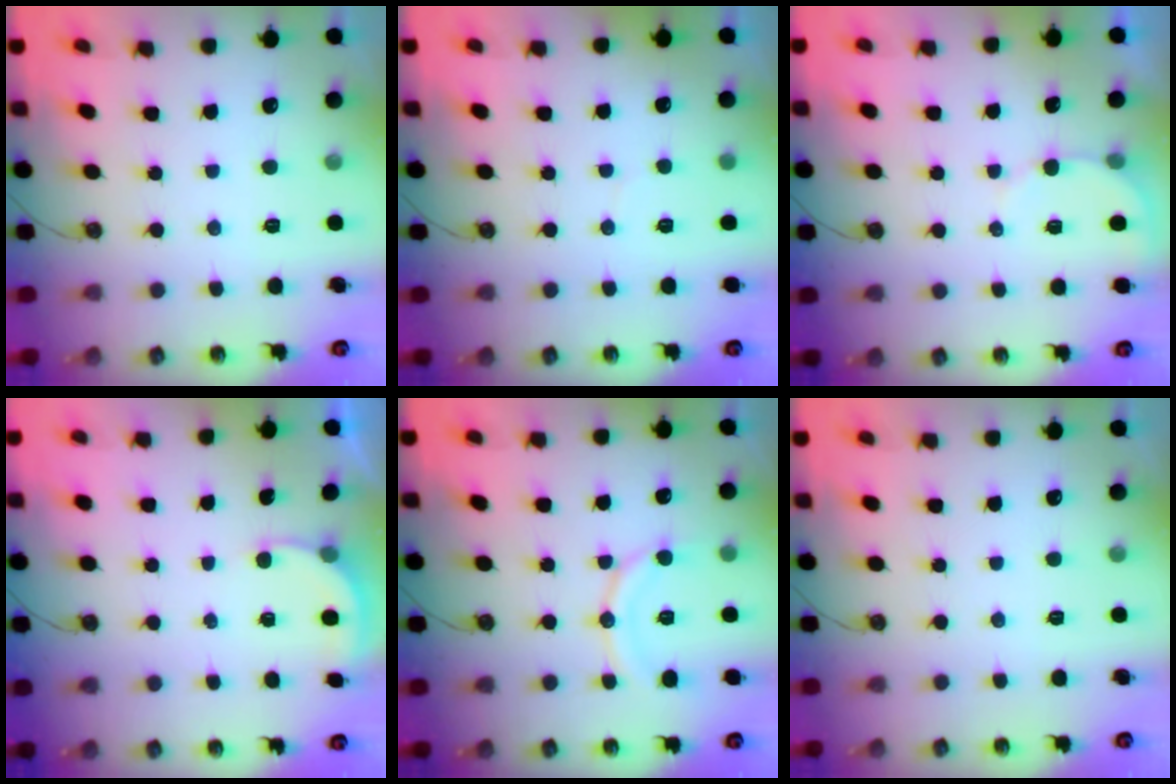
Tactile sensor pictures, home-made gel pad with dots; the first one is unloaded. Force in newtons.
{"total": 1.7, "press": 1.7, "slide": 0.1}
{"total": 4.4, "press": 4.4, "slide": 0.3}
{"total": 2.6, "press": 2.6, "slide": 0.2}
{"total": 10.5, "press": 10.5, "slide": 1.1}
{"total": 0.0}